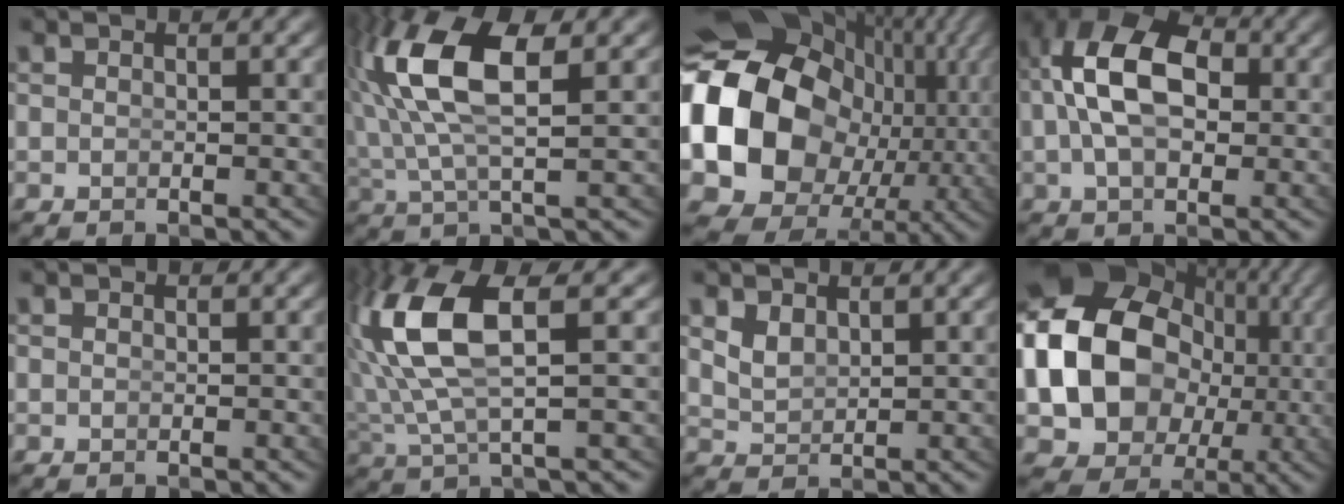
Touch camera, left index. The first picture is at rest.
{"total": 8.3, "force": [2.1, 3.3, 7.3], "torque": [-0.169, -0.019, 0.051]}
{"total": 26.3, "force": [-0.5, 20.6, 16.5], "torque": [-0.298, -0.064, 0.002]}
{"total": 8.5, "force": [1.2, 5.1, 6.7], "torque": [-0.124, -0.008, 0.020]}
{"total": 0.0}
{"total": 9.3, "force": [2.1, 4.1, 8.0], "torque": [-0.195, -0.013, 0.050]}
{"total": 1.7, "force": [0.9, 1.0, 1.0], "torque": [-0.031, -0.019, 0.034]}
{"total": 22.0, "force": [1.8, 17.8, 12.8], "torque": [-0.275, -0.065, 0.042]}